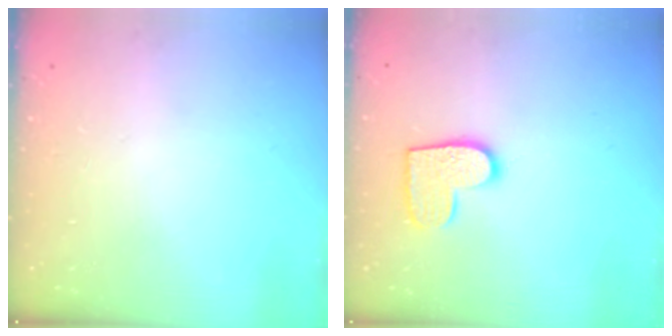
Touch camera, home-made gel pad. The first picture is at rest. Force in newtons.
{"total": 10.5, "press": 10.5, "slide": 0.6}